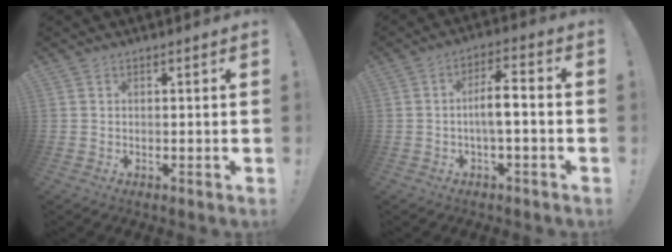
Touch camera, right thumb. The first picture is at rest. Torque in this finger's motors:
{"motor_torque": [0.09, 0.12, 0.49, -0.17, 0.07]}